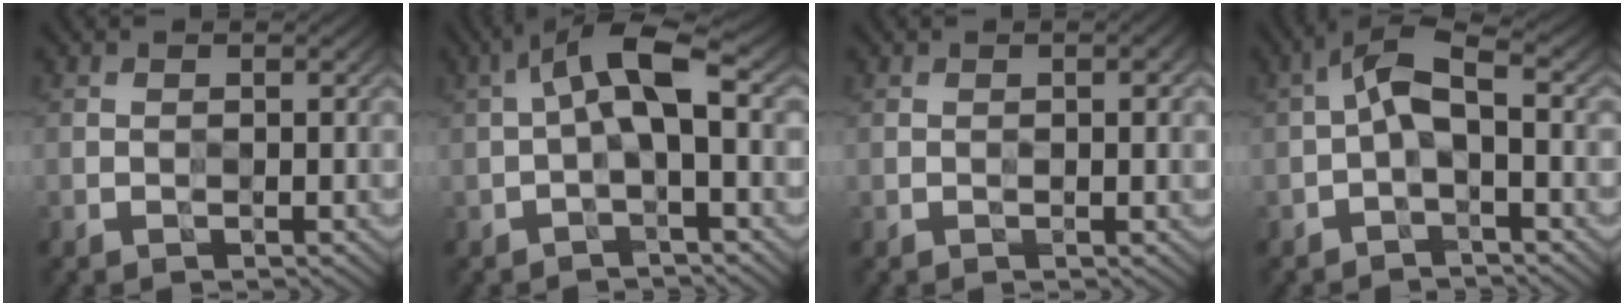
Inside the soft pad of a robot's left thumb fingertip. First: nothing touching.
{"total": 7.1, "force": [0.5, 2.1, 6.8], "torque": [-0.126, 0.028, -0.005]}
{"total": 1.5, "force": [0.3, 0.2, 1.5], "torque": [-0.025, 0.002, 0.004]}
{"total": 5.0, "force": [-0.5, 1.8, 4.6], "torque": [-0.095, 0.017, -0.022]}